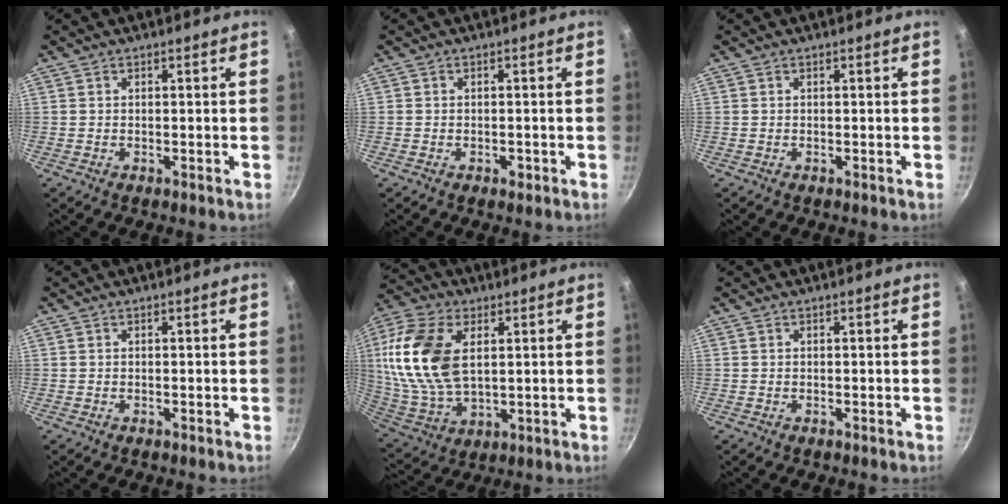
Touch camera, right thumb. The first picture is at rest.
{"total": 1.4, "force": [-0.6, 0.9, 0.8], "torque": [-0.011, 0.003, -0.008]}
{"total": 0.0}
{"total": 0.0}
{"total": 19.8, "force": [4.5, 11.8, 15.2], "torque": [-0.303, -0.015, 0.091]}
{"total": 0.0}